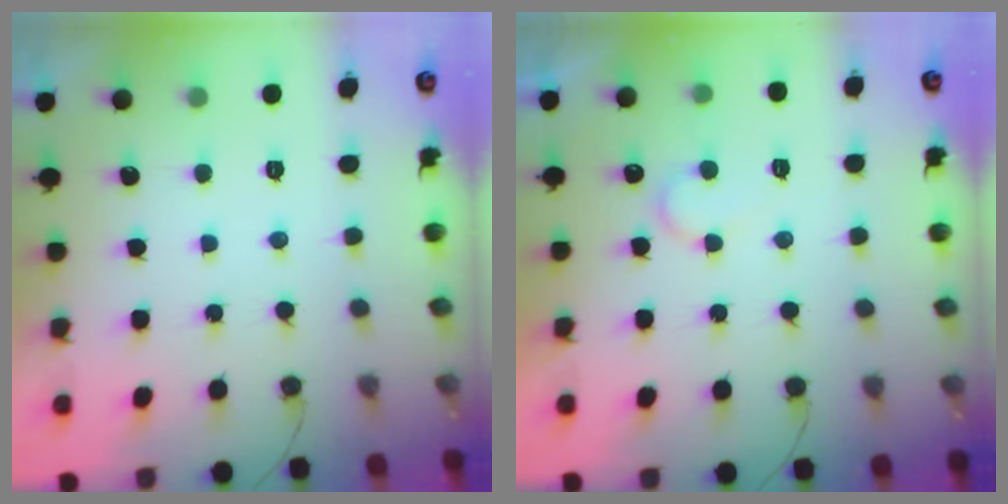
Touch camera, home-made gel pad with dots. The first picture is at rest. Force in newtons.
{"total": 5.8, "press": 5.8, "slide": 0.5}